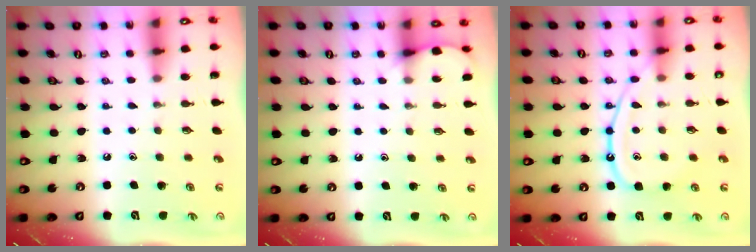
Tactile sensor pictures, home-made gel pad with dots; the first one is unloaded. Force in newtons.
{"total": 4.3, "press": 4.3, "slide": 0.3}
{"total": 13.7, "press": 13.6, "slide": 1.3}